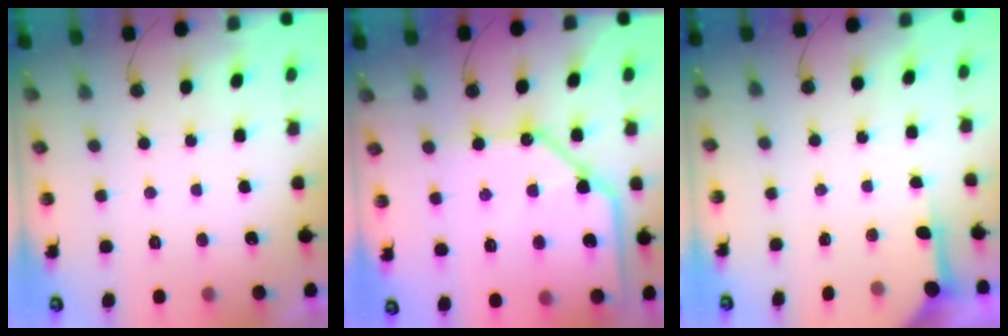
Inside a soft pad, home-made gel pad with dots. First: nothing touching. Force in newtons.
{"total": 17.9, "press": 17.8, "slide": 2.1}
{"total": 3.8, "press": 3.7, "slide": 0.4}